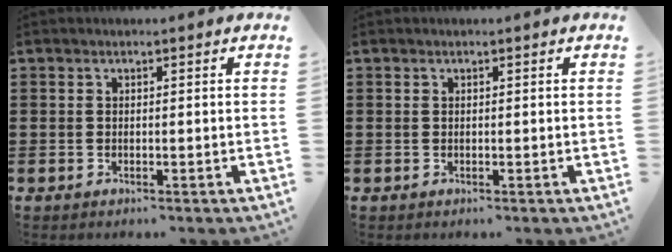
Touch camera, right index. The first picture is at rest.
{"total": 0.0}